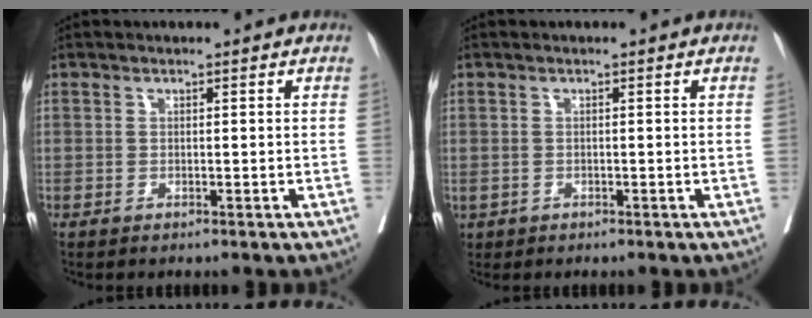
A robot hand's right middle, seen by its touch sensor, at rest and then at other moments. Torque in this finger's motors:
{"motor_torque": [0.46, -0.25, 0.66, 0.21]}